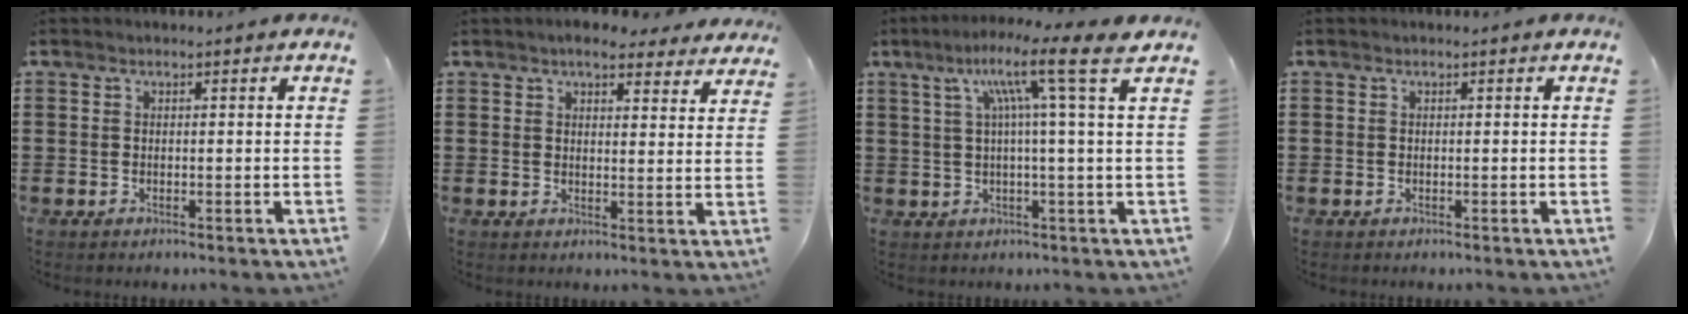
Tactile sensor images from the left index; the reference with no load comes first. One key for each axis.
{"total": 4.9, "fx": 4.4, "fy": 1.0, "fz": 1.8, "tx": -0.039, "ty": -0.010, "tz": 0.081}
{"total": 9.8, "fx": 4.0, "fy": -0.8, "fz": 8.9, "tx": -0.166, "ty": -0.004, "tz": 0.051}
{"total": 0.0}